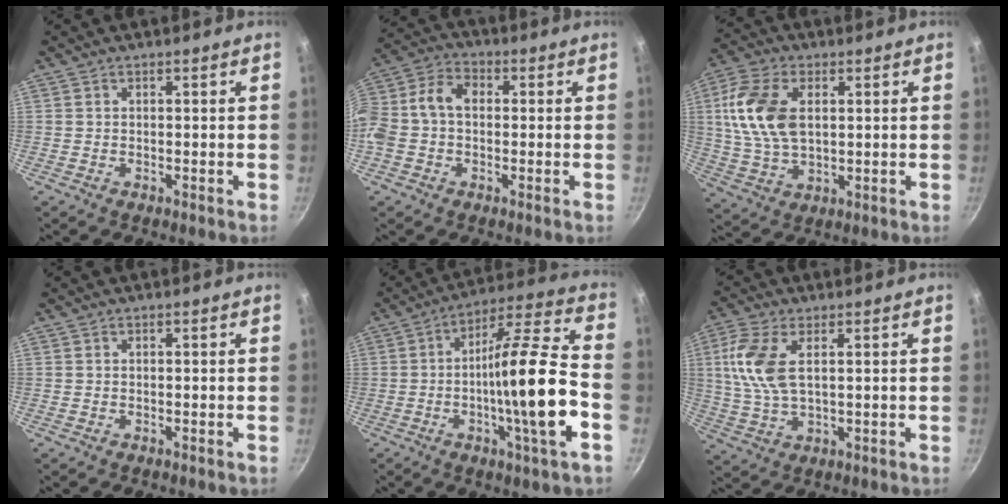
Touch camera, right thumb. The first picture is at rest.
{"total": 11.6, "force": [-0.2, 8.4, 7.9], "torque": [-0.148, 0.041, -0.025]}
{"total": 13.7, "force": [2.7, 8.2, 10.6], "torque": [-0.200, -0.001, 0.050]}
{"total": 0.0}
{"total": 18.9, "force": [-4.3, 2.2, 18.3], "torque": [-0.283, 0.035, -0.076]}
{"total": 9.9, "force": [2.5, 4.8, 8.3], "torque": [-0.178, 0.004, 0.049]}